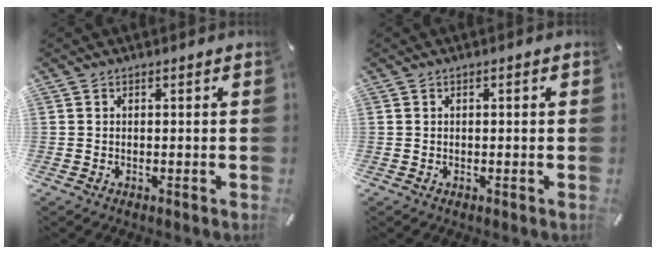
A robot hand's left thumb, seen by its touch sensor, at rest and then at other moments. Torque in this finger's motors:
{"motor_torque": [-0.05, -0.46, 0.04, -0.01, -0.01]}